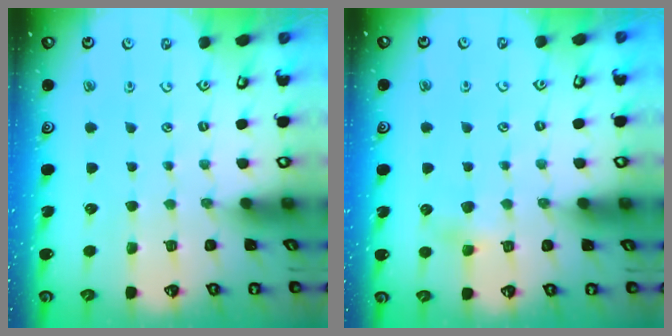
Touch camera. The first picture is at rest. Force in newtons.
{"total": 4.6, "press": 4.4, "slide": 1.3}